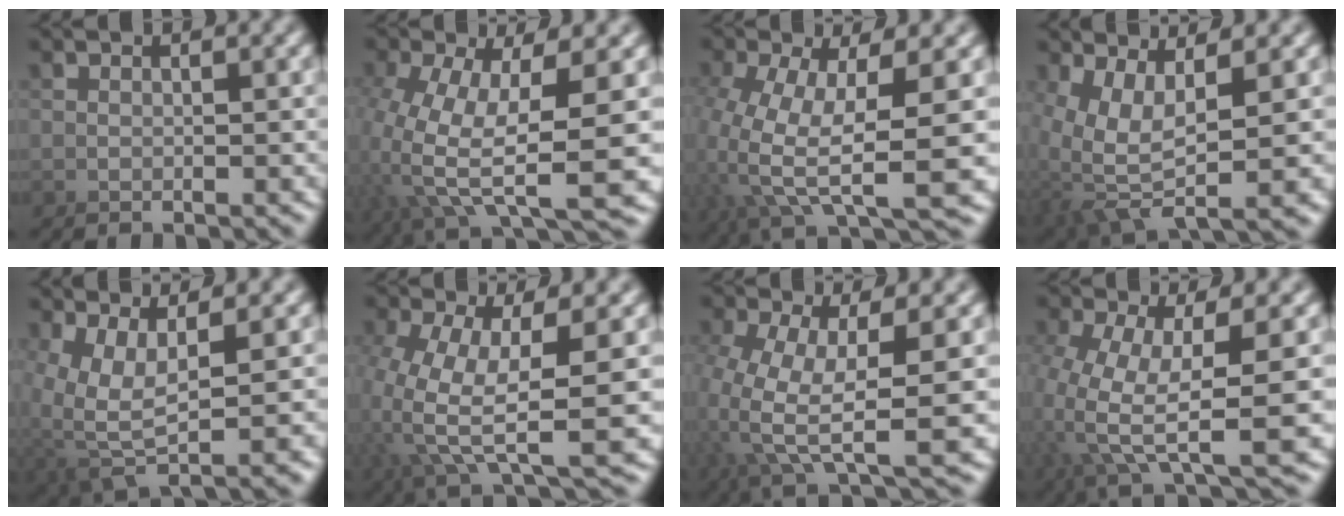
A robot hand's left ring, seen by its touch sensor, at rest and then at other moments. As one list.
[{"total": 4.5, "force": [0.8, -0.5, 4.4], "torque": [-0.112, 0.011, 0.008]}, {"total": 3.9, "force": [1.2, -1.2, 3.5], "torque": [-0.096, 0.019, 0.010]}, {"total": 3.5, "force": [-1.5, 0.0, 3.1], "torque": [-0.104, -0.042, -0.002]}, {"total": 2.7, "force": [-0.2, -0.9, 2.6], "torque": [-0.087, -0.027, 0.013]}, {"total": 3.4, "force": [1.0, -1.5, 2.9], "torque": [-0.089, 0.018, 0.006]}, {"total": 3.2, "force": [1.4, -2.1, 2.1], "torque": [-0.067, 0.027, 0.008]}, {"total": 3.4, "force": [1.3, -1.8, 2.6], "torque": [-0.078, 0.025, 0.009]}]